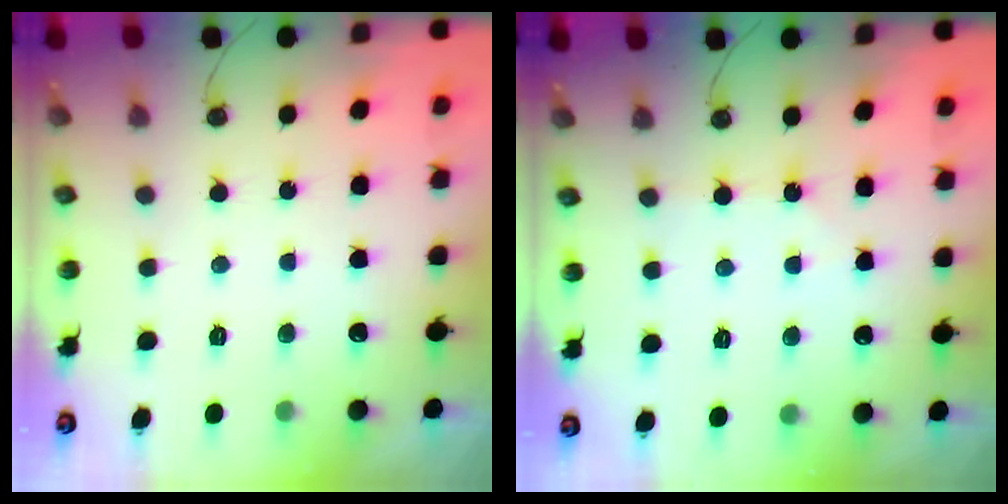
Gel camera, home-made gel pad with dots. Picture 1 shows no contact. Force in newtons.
{"total": 2.8, "press": 2.7, "slide": 0.5}